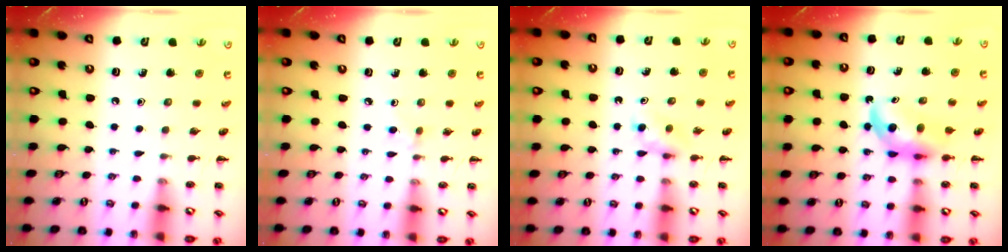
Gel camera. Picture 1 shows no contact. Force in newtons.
{"total": 2.7, "press": 2.5, "slide": 1.0}
{"total": 2.7, "press": 2.4, "slide": 1.1}
{"total": 5.9, "press": 5.8, "slide": 0.9}